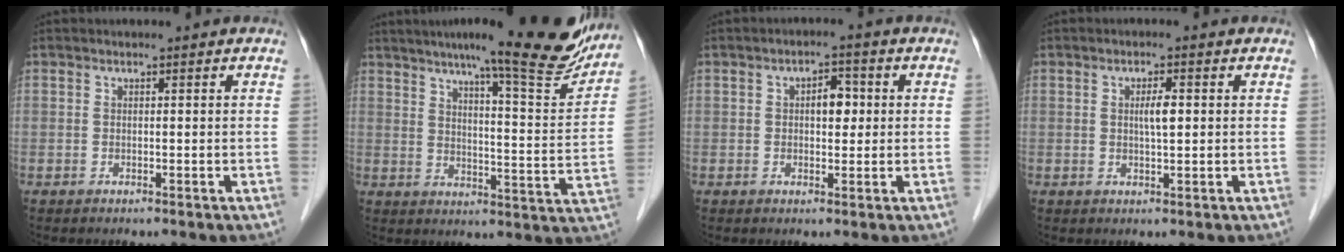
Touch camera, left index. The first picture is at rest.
{"total": 20.0, "force": [16.9, 1.2, 10.7], "torque": [-0.137, -0.030, 0.215]}
{"total": 3.4, "force": [0.4, 1.8, 2.9], "torque": [-0.041, 0.012, 0.007]}
{"total": 2.5, "force": [0.3, 0.3, 2.4], "torque": [-0.042, 0.000, 0.007]}